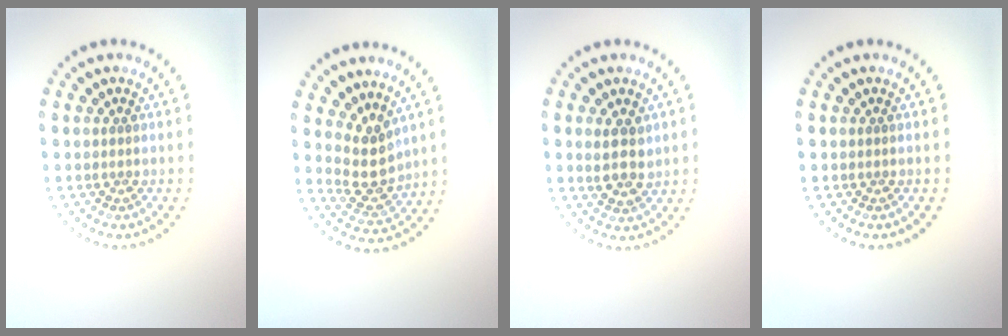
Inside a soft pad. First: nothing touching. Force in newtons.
{"total": 3.3, "press": 3.0, "slide": 1.5}
{"total": 2.9, "press": 2.8, "slide": 0.9}
{"total": 0.0}